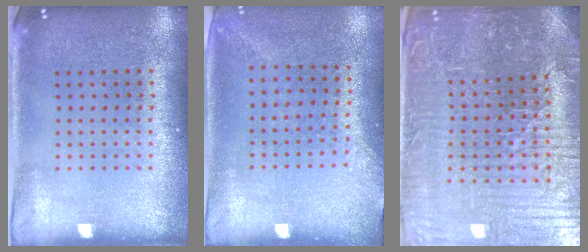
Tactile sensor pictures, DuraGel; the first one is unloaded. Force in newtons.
{"total": 1.4, "press": 1.0, "slide": 1.0}
{"total": 5.1, "press": 5.0, "slide": 1.3}